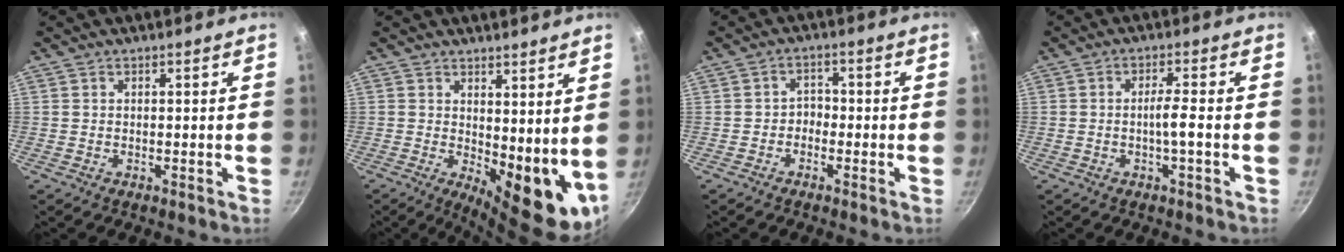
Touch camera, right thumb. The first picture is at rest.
{"total": 12.2, "force": [2.3, 5.4, 10.7], "torque": [-0.112, -0.031, 0.045]}
{"total": 2.5, "force": [-1.2, 1.9, 1.1], "torque": [0.001, 0.018, -0.025]}
{"total": 3.4, "force": [-0.9, -0.1, 3.2], "torque": [-0.063, 0.013, -0.018]}